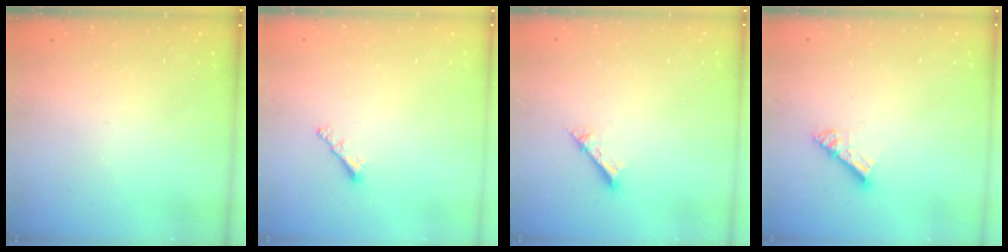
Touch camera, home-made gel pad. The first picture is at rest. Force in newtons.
{"total": 2.1, "press": 2.0, "slide": 0.5}
{"total": 2.6, "press": 2.6, "slide": 0.2}
{"total": 7.2, "press": 7.2, "slide": 0.5}